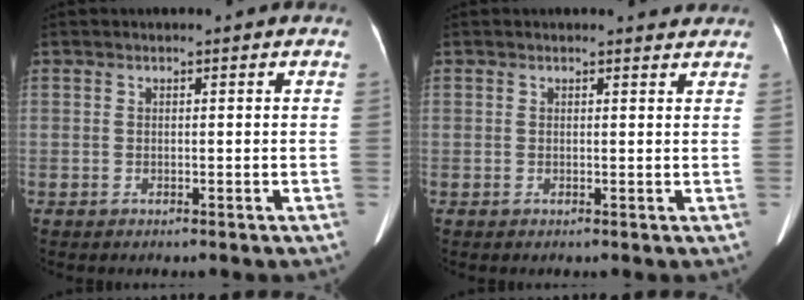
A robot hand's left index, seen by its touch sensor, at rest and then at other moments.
{"total": 1.7, "force": [1.6, 0.6, 0.1], "torque": [-0.004, -0.001, 0.010]}